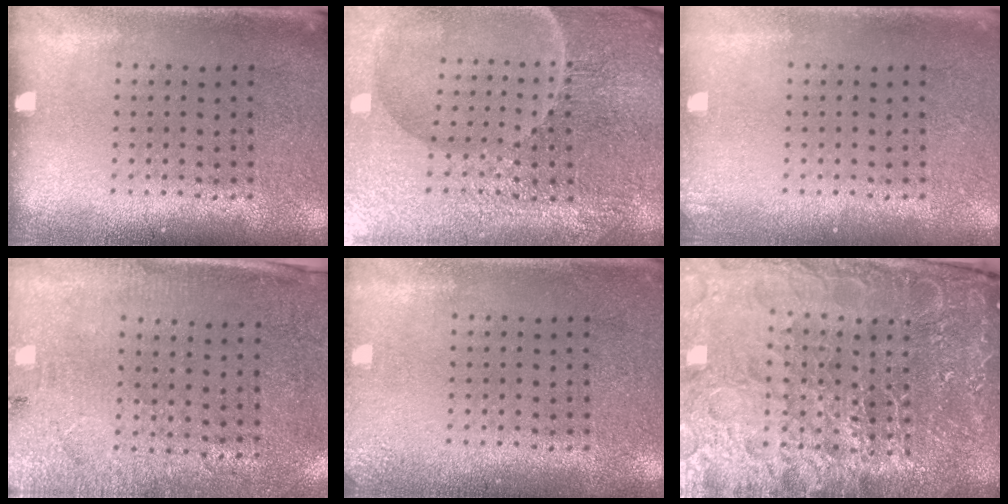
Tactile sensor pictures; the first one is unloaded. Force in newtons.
{"total": 5.4, "press": 5.2, "slide": 1.6}
{"total": 0.7, "press": 0.7, "slide": 0.1}
{"total": 2.7, "press": 2.3, "slide": 1.5}
{"total": 1.7, "press": 1.7, "slide": 0.2}
{"total": 6.2, "press": 5.5, "slide": 2.9}